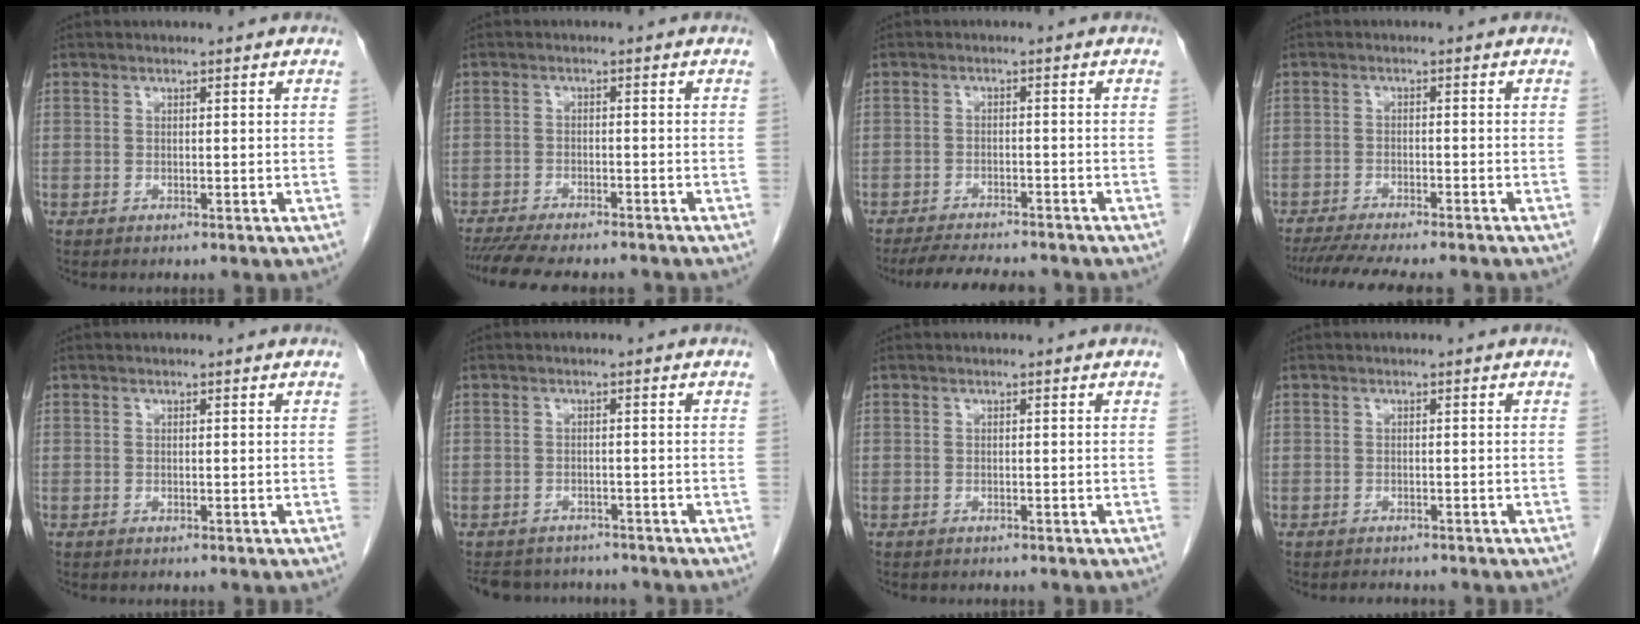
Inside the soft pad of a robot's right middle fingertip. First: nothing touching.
{"total": 11.9, "force": [-10.5, 2.2, 5.2], "torque": [-0.074, -0.010, -0.146]}
{"total": 9.2, "force": [-8.3, 1.6, 3.7], "torque": [-0.055, -0.010, -0.120]}
{"total": 12.8, "force": [-11.1, 1.5, 6.1], "torque": [-0.087, -0.017, -0.157]}
{"total": 0.0}
{"total": 7.7, "force": [-7.1, 2.9, 1.4], "torque": [-0.021, 0.005, -0.092]}
{"total": 0.6, "force": [-0.5, 0.2, 0.1], "torque": [-0.009, -0.001, -0.009]}
{"total": 1.5, "force": [-1.4, 0.5, 0.2], "torque": [-0.005, -0.004, -0.018]}